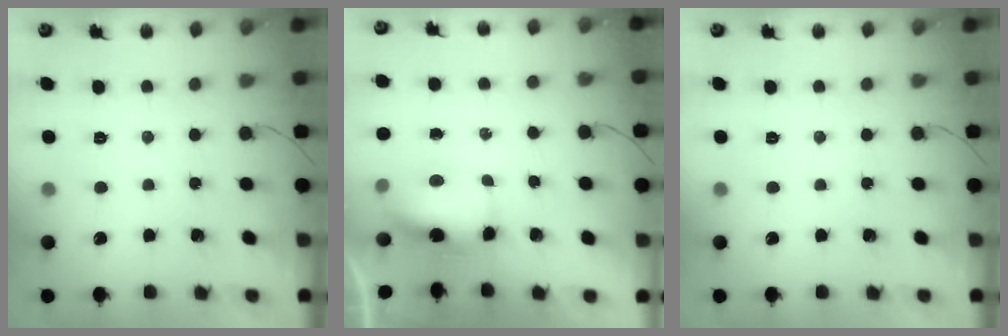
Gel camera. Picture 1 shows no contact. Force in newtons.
{"total": 6.7, "press": 6.6, "slide": 1.1}
{"total": 0.0}